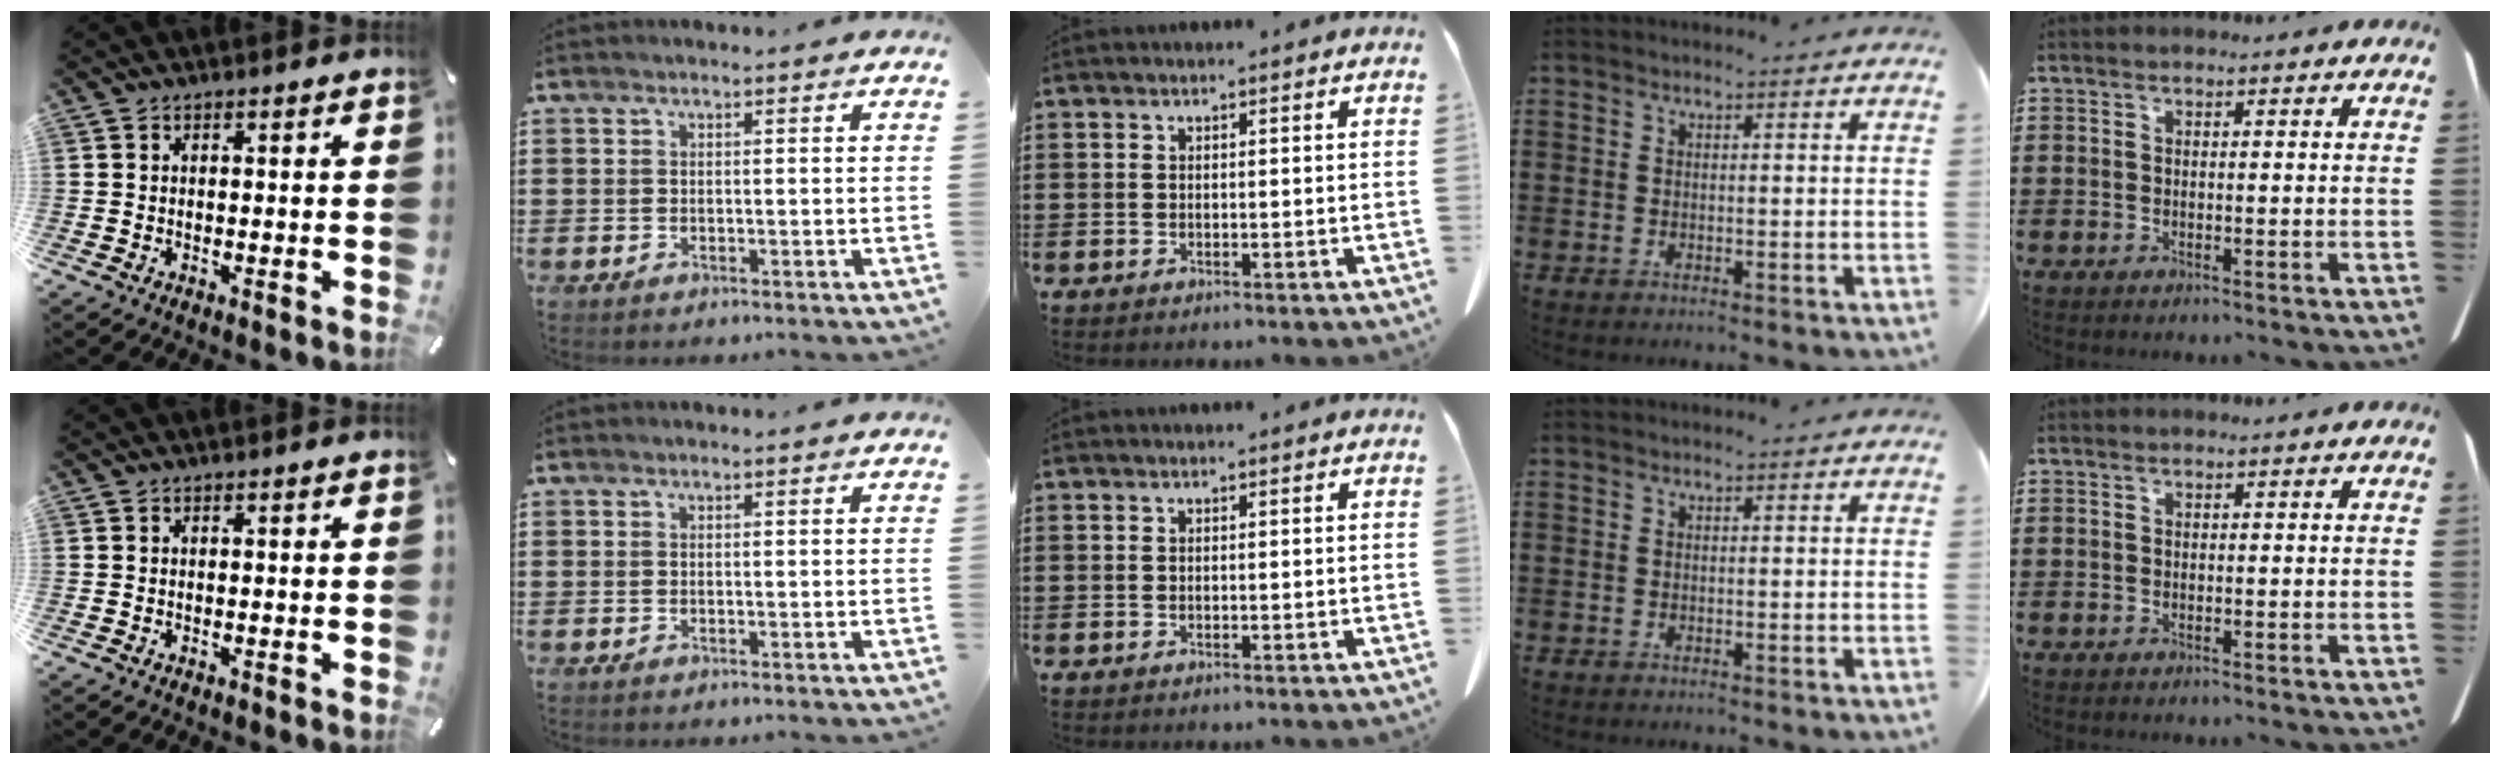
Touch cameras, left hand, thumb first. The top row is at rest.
{}